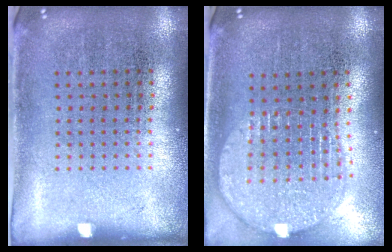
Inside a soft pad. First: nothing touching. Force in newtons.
{"total": 1.9, "press": 1.6, "slide": 1.0}